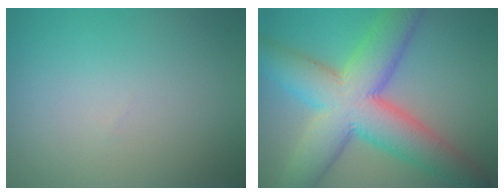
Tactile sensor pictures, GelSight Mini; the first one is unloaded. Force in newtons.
{"total": 11.2, "press": 11.2, "slide": 0.2}